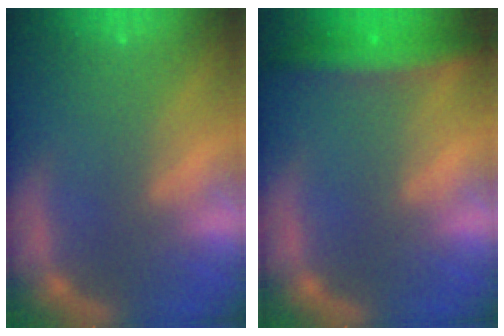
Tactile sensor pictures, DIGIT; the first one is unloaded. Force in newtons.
{"total": 5.0}